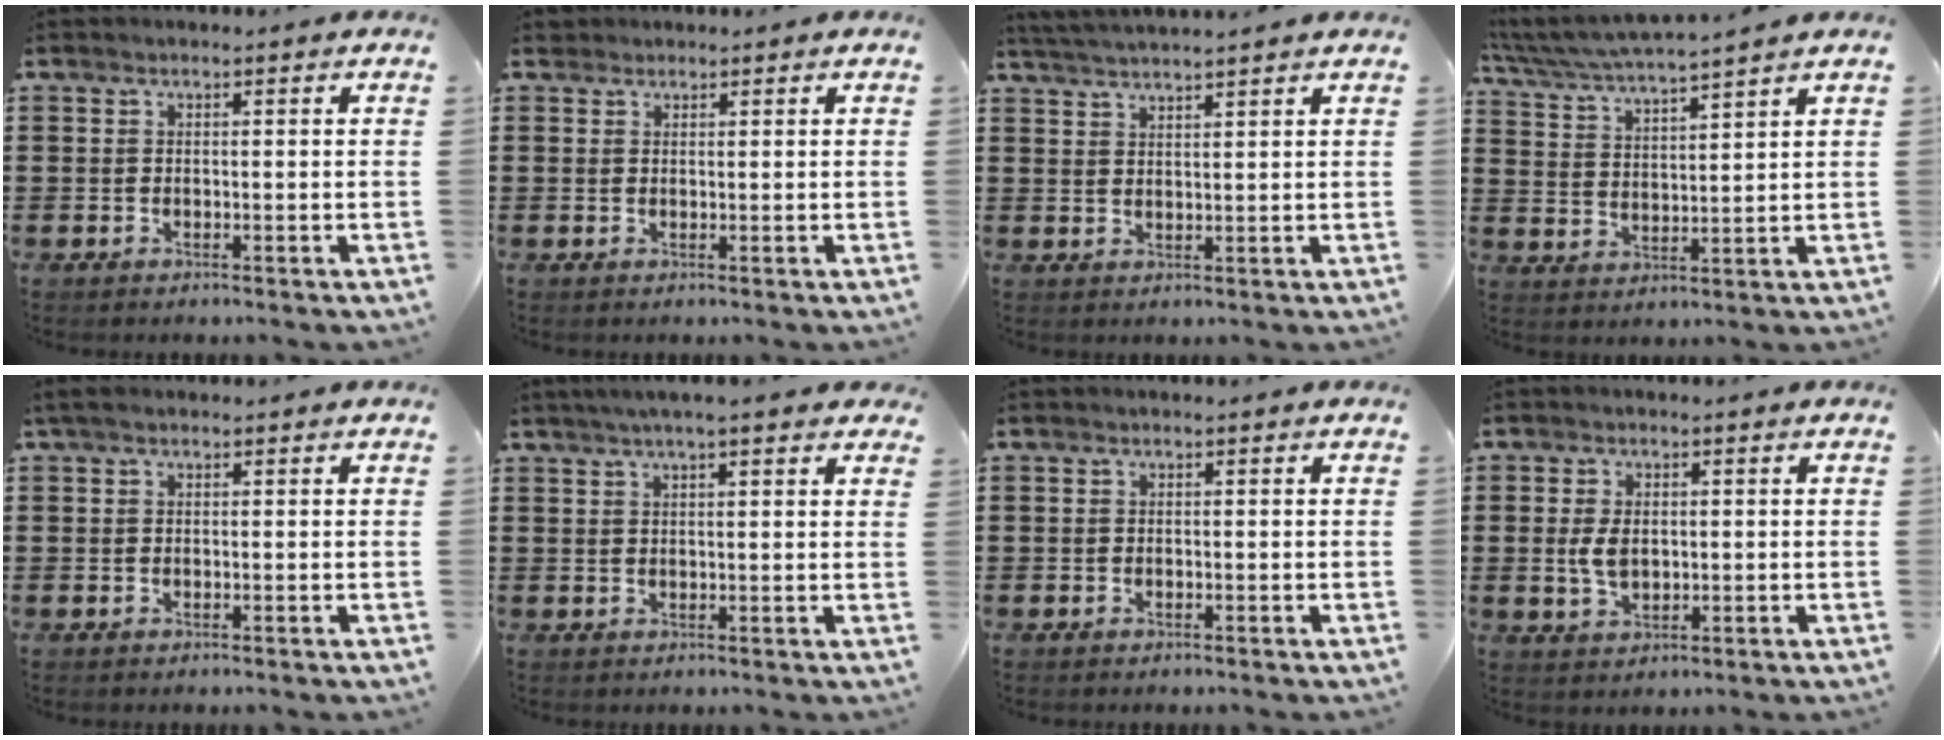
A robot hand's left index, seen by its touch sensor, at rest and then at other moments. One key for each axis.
{"total": 1.3, "fx": 1.1, "fy": 0.7, "fz": 0.1, "tx": -0.006, "ty": 0.005, "tz": 0.021}
{"total": 2.8, "fx": 2.7, "fy": -0.6, "fz": 0.3, "tx": -0.014, "ty": -0.008, "tz": 0.051}
{"total": 4.3, "fx": 4.1, "fy": -0.3, "fz": 1.3, "tx": -0.045, "ty": -0.028, "tz": 0.067}
{"total": 0.9, "fx": 0.2, "fy": 0.5, "fz": 0.7, "tx": -0.014, "ty": 0.004, "tz": 0.003}
{"total": 3.6, "fx": 2.9, "fy": 0.2, "fz": 2.1, "tx": -0.049, "ty": 0.005, "tz": 0.051}
{"total": 0.0}
{"total": 4.1, "fx": 0.3, "fy": 2.5, "fz": 3.3, "tx": -0.081, "ty": 0.002, "tz": 0.001}